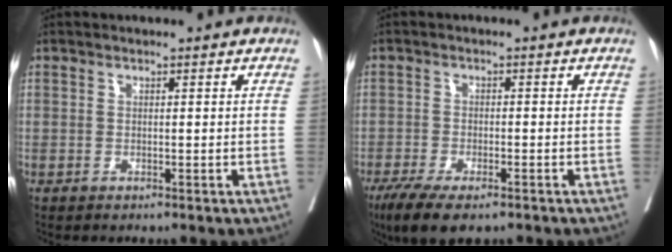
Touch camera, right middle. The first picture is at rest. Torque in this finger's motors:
{"motor_torque": [0.92, -0.68, 0.11, 0.08]}